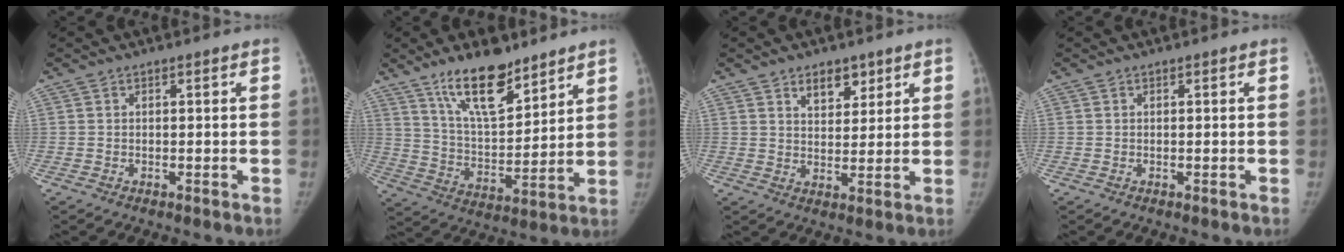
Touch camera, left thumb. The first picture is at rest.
{"total": 14.9, "force": [10.6, 5.5, 8.9], "torque": [-0.117, -0.069, 0.195]}
{"total": 5.8, "force": [3.6, 3.3, 3.0], "torque": [-0.018, -0.023, 0.059]}
{"total": 0.0}